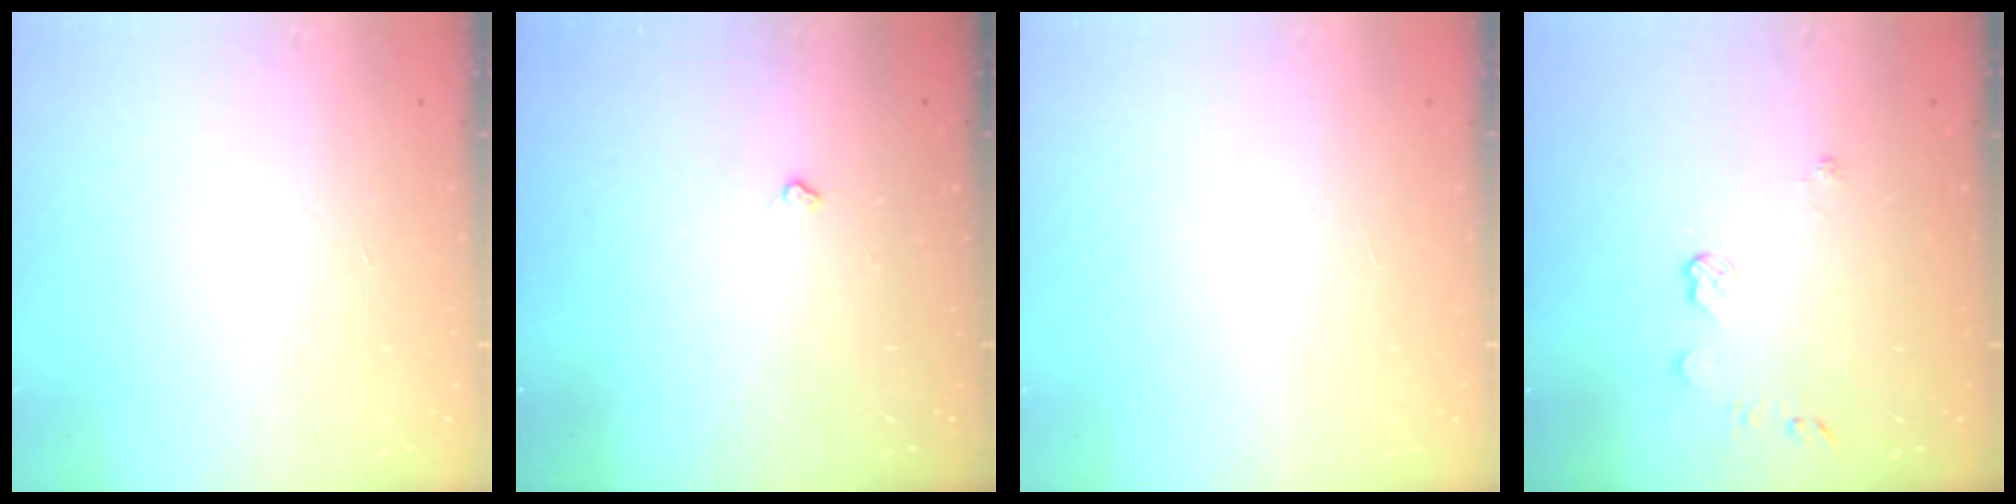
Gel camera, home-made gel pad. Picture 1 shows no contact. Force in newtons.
{"total": 2.8, "press": 2.8, "slide": 0.4}
{"total": 0.0}
{"total": 4.1, "press": 4.1, "slide": 0.6}